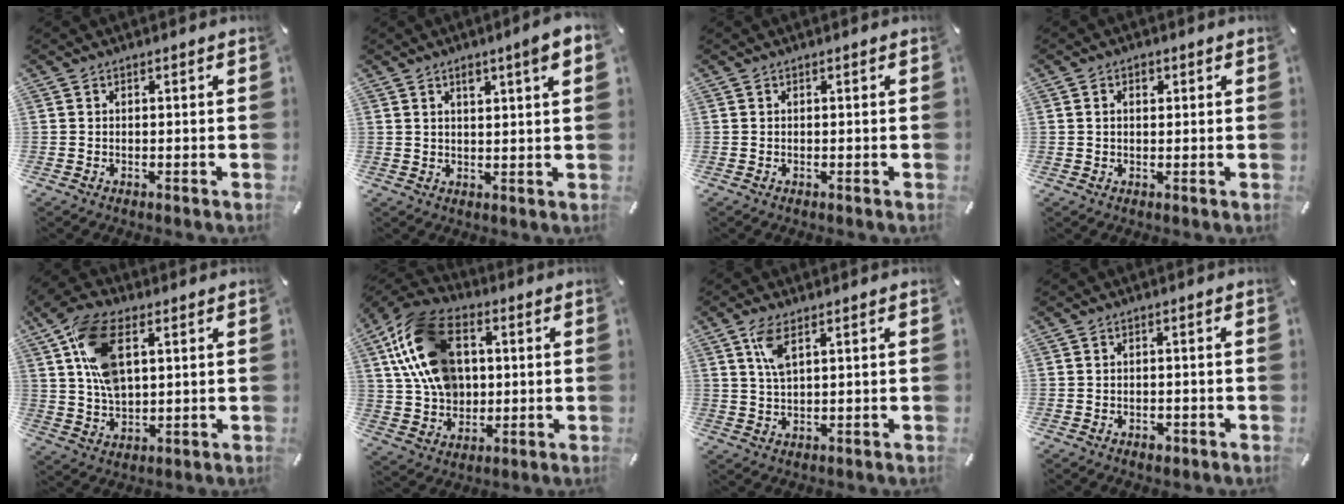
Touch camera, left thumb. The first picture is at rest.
{"total": 5.0, "force": [2.6, 0.9, 4.2], "torque": [-0.068, -0.004, 0.039]}
{"total": 0.0}
{"total": 2.0, "force": [0.6, 1.5, 1.2], "torque": [-0.020, 0.004, 0.006]}
{"total": 13.7, "force": [4.7, 7.8, 10.2], "torque": [-0.223, -0.005, 0.084]}
{"total": 18.7, "force": [4.1, 13.9, 11.7], "torque": [-0.252, 0.004, 0.080]}
{"total": 5.4, "force": [2.6, 1.8, 4.3], "torque": [-0.094, 0.004, 0.046]}
{"total": 1.7, "force": [-0.9, 1.1, 1.0], "torque": [-0.018, 0.004, -0.017]}